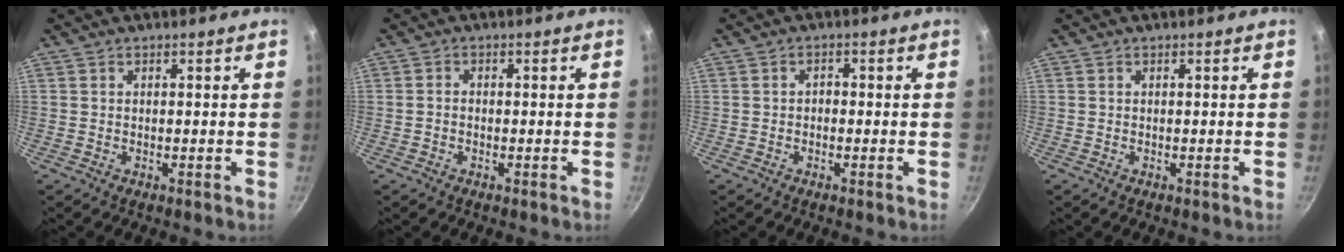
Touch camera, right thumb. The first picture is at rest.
{"total": 1.2, "force": [-0.5, 0.9, 0.6], "torque": [-0.009, 0.008, -0.010]}
{"total": 1.4, "force": [-0.5, 1.0, 0.8], "torque": [-0.011, 0.007, -0.009]}
{"total": 0.0}